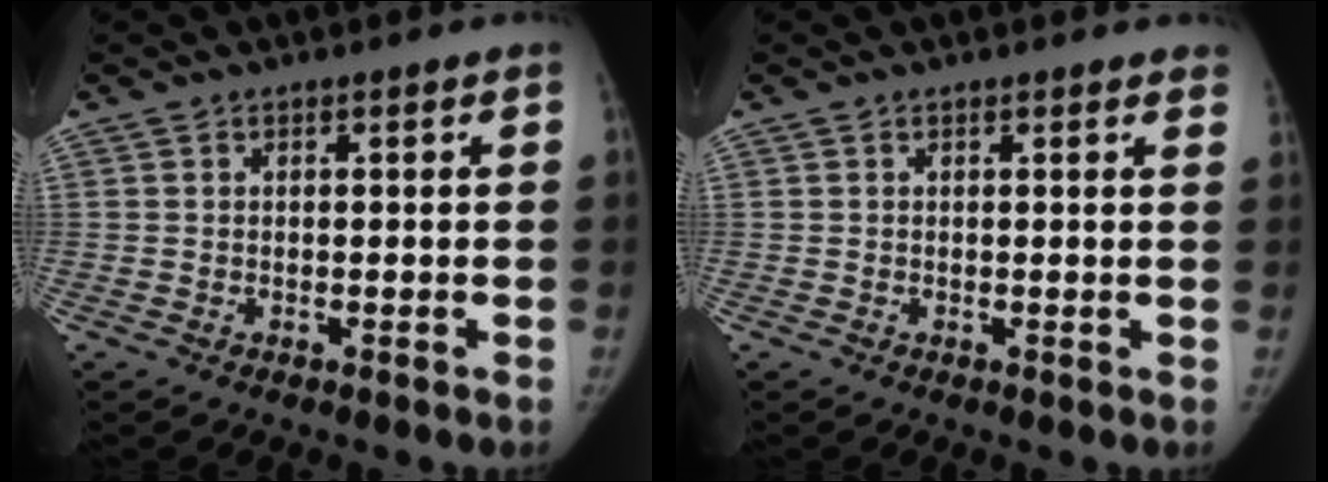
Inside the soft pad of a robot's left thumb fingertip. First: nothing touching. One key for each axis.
{"total": 2.6, "fx": 2.3, "fy": 0.5, "fz": 1.1, "tx": -0.004, "ty": -0.002, "tz": 0.014}